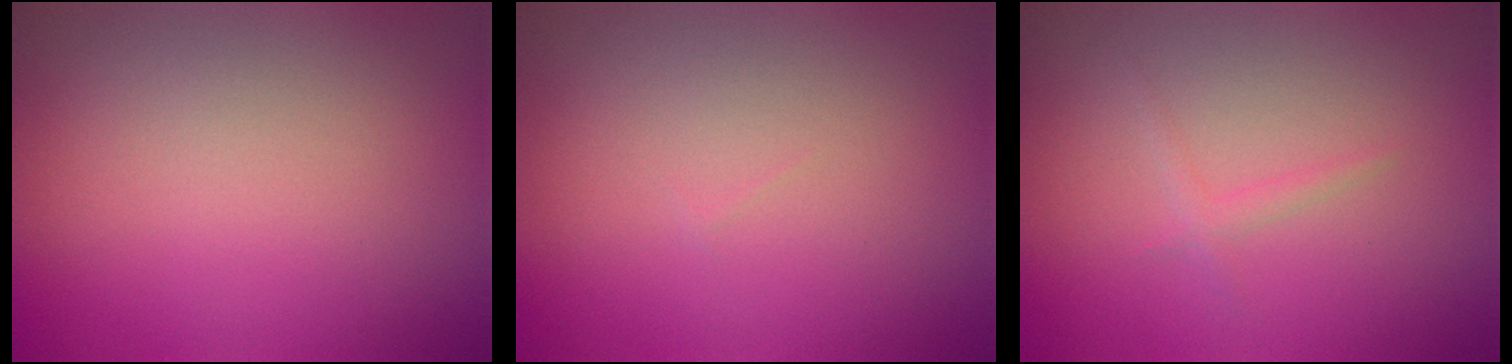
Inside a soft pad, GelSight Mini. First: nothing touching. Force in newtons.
{"total": 0.0}
{"total": 0.9, "press": 0.9, "slide": 0.1}